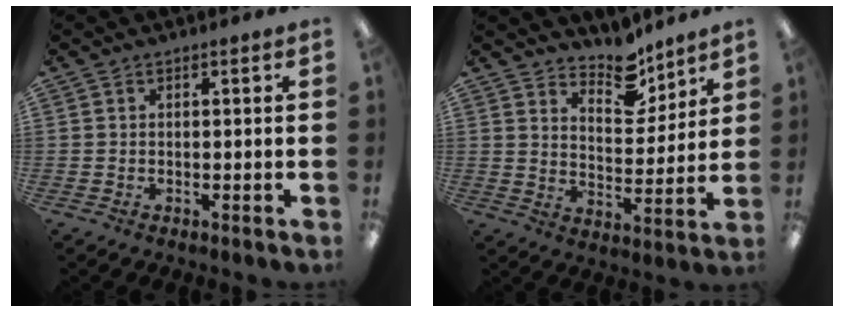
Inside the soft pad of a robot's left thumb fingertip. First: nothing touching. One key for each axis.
{"total": 9.8, "fx": 8.4, "fy": 3.9, "fz": 3.1, "tx": -0.033, "ty": -0.064, "tz": 0.152}